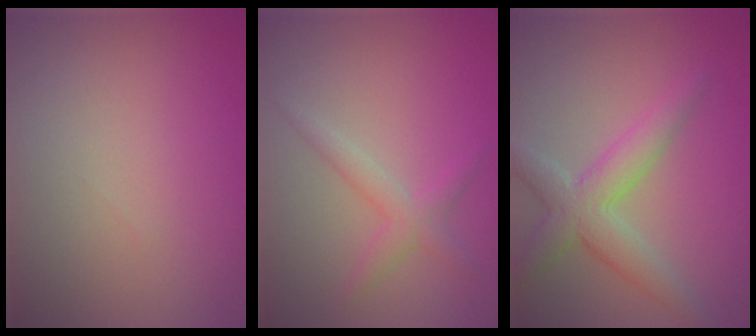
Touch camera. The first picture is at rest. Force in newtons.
{"total": 1.3, "press": 1.3, "slide": 0.1}
{"total": 4.6, "press": 4.6, "slide": 0.4}